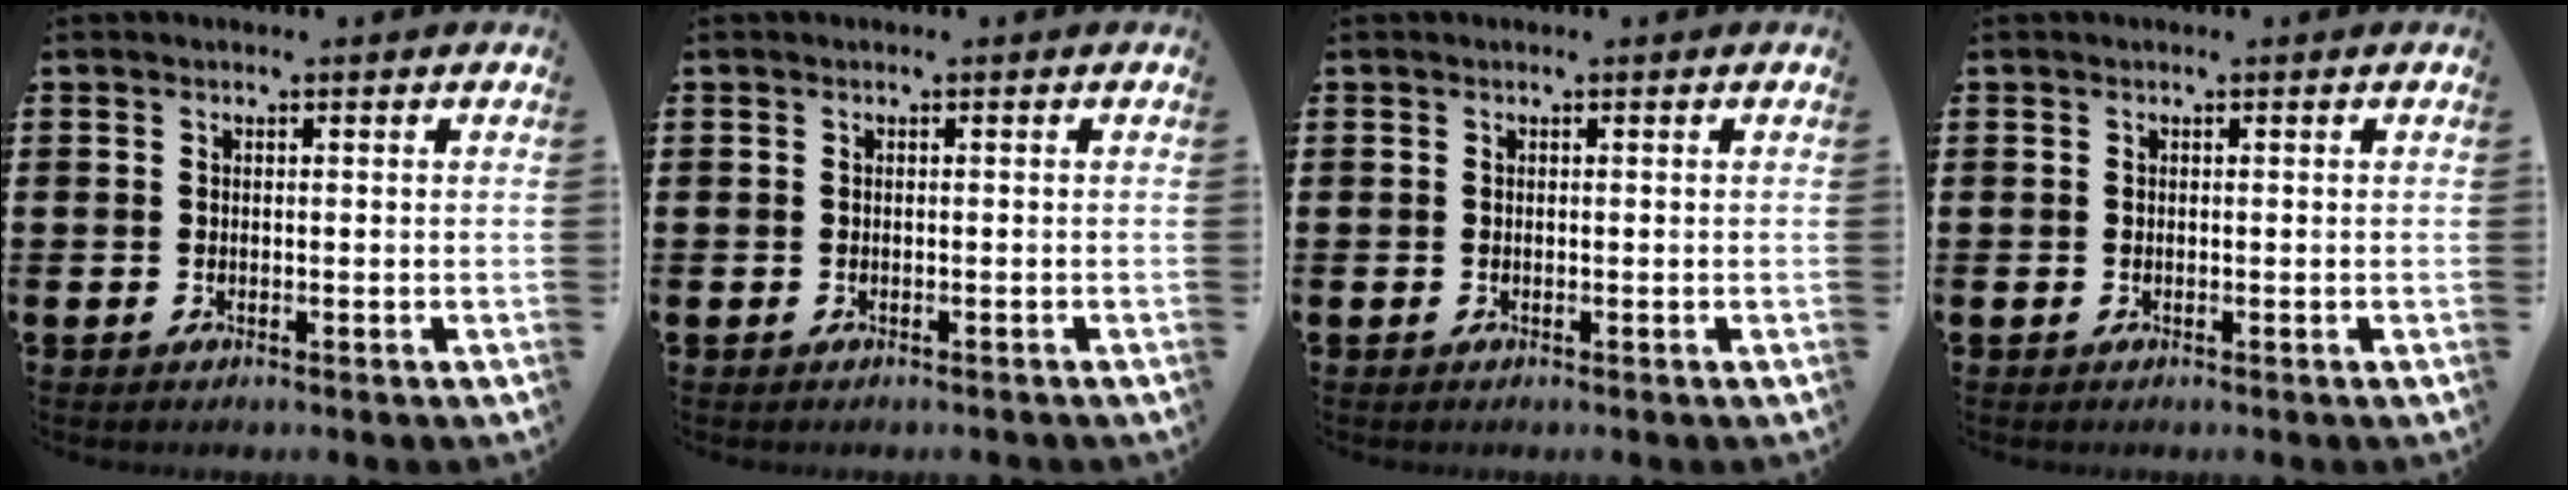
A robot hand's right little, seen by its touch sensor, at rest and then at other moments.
{"total": 0.0}
{"total": 0.0}
{"total": 0.0}